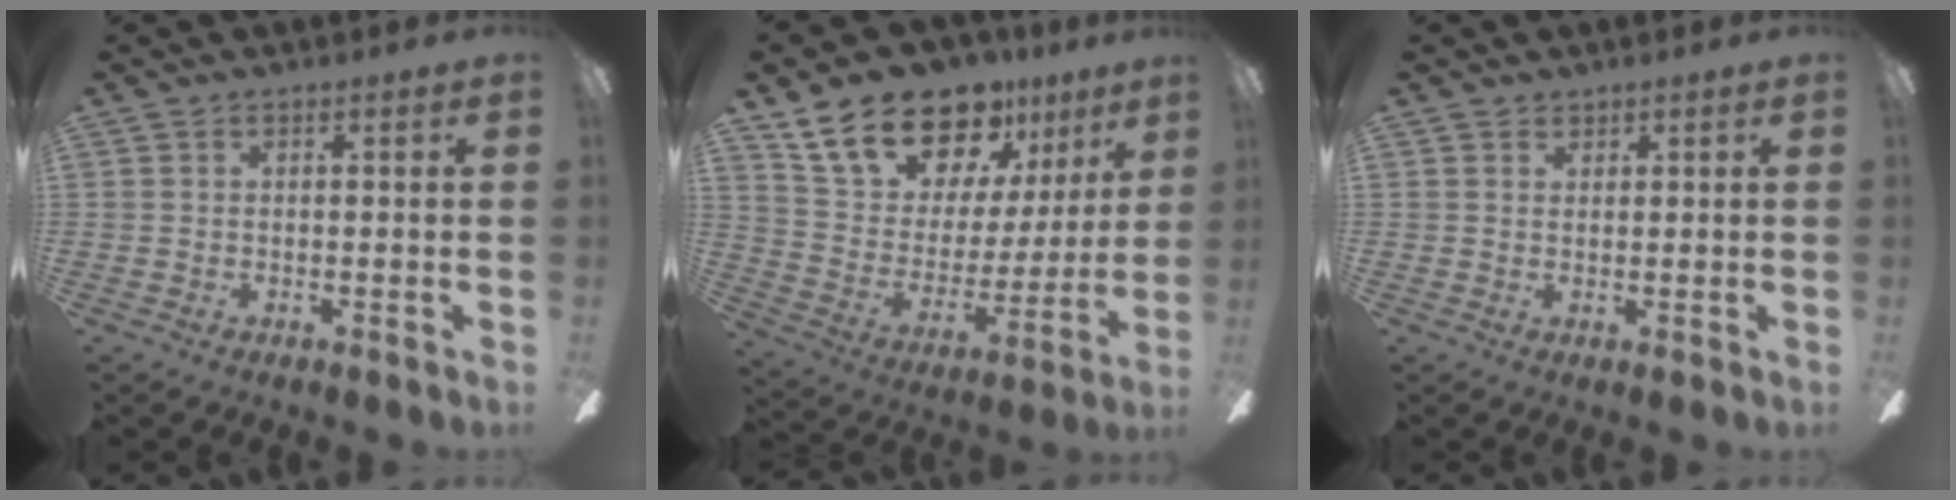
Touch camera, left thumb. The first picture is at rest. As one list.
[{"total": 19.8, "force": [15.3, 9.8, 7.8], "torque": [-0.141, -0.104, 0.278]}, {"total": 1.5, "force": [1.2, 0.9, 0.1], "torque": [0.005, -0.001, 0.021]}]